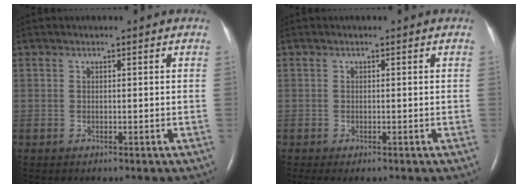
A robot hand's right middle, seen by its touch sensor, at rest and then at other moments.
{"total": 1.9, "force": [-1.3, 0.5, 1.4], "torque": [-0.024, -0.010, -0.016]}